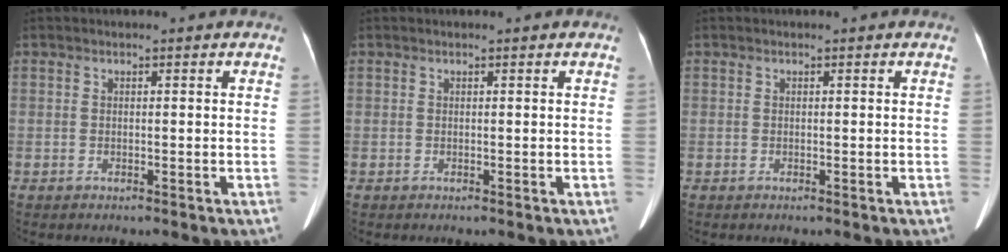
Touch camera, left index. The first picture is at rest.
{"total": 0.0}
{"total": 0.0}